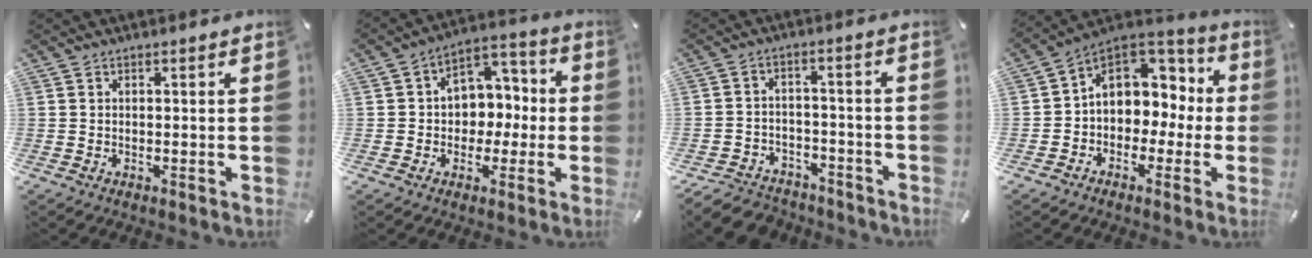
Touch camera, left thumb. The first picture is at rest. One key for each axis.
{"total": 8.4, "fx": -1.0, "fy": 7.8, "fz": 3.0, "tx": -0.033, "ty": 0.012, "tz": -0.019}
{"total": 5.6, "fx": -4.2, "fy": 3.3, "fz": 1.6, "tx": -0.032, "ty": 0.017, "tz": -0.081}
{"total": 9.7, "fx": 2.2, "fy": 8.3, "fz": 4.4, "tx": -0.076, "ty": -0.010, "tz": 0.049}